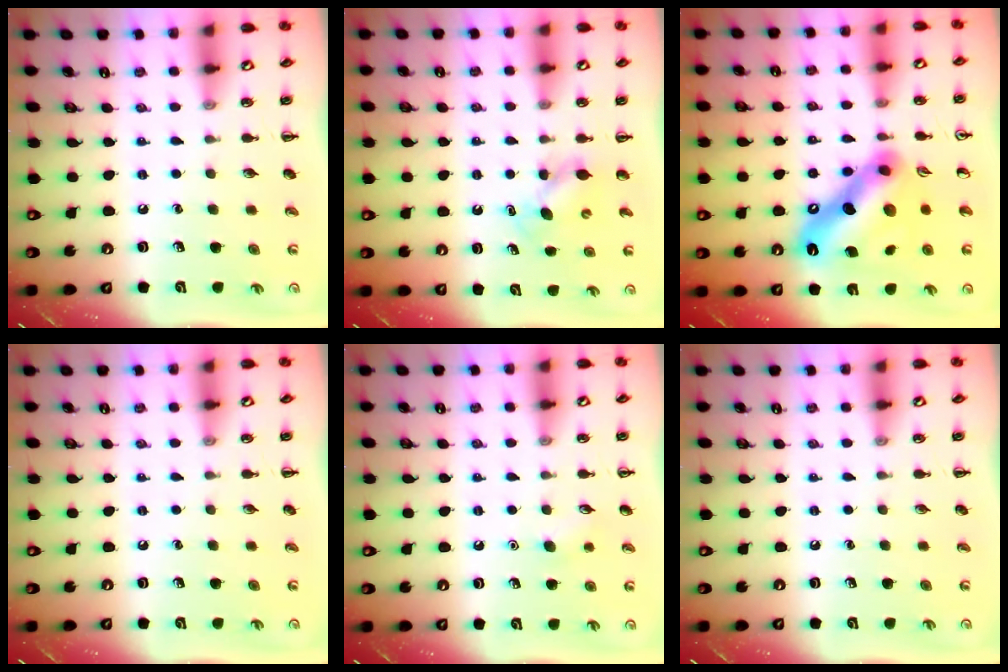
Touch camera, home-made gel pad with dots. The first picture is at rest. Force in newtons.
{"total": 4.4, "press": 4.3, "slide": 0.8}
{"total": 17.6, "press": 17.6, "slide": 0.1}
{"total": 0.0}
{"total": 4.8, "press": 4.6, "slide": 1.3}
{"total": 0.0}